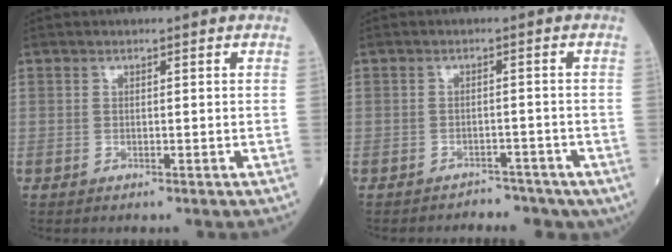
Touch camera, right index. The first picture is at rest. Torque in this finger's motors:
{"motor_torque": [-0.07, -0.47, 0.40, 0.01]}